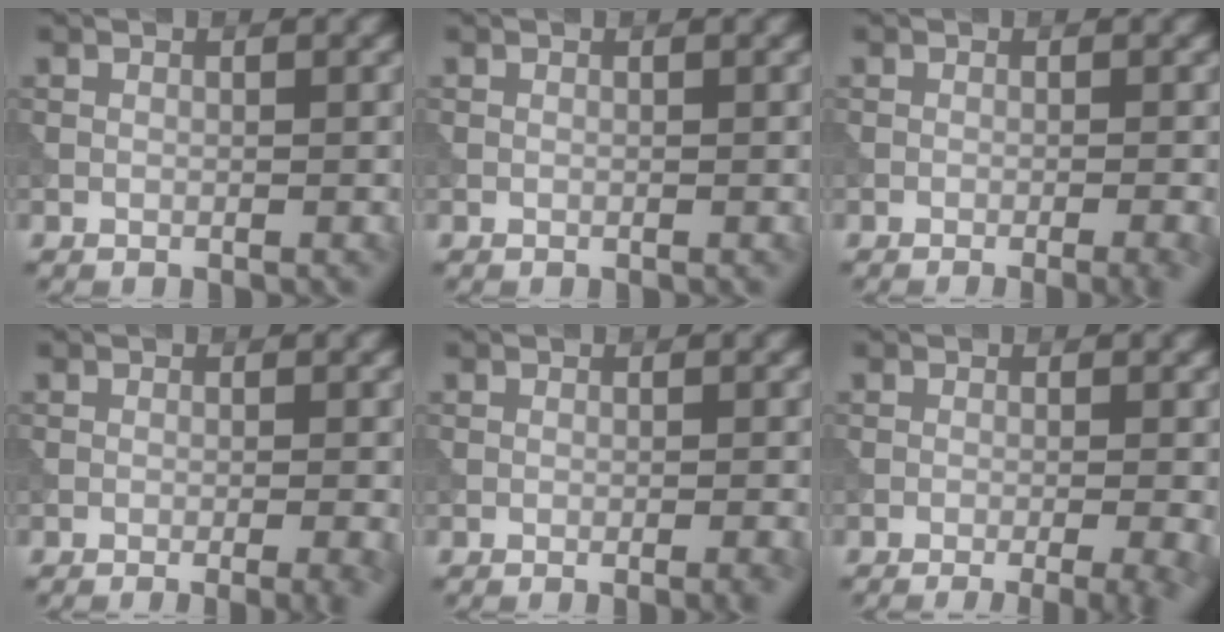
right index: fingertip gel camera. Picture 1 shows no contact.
{"total": 0.0}
{"total": 3.7, "force": [-1.9, 1.3, 2.9], "torque": [-0.018, 0.011, -0.020]}
{"total": 4.2, "force": [-2.0, 1.5, 3.3], "torque": [-0.021, 0.010, -0.020]}
{"total": 2.3, "force": [-1.0, 0.7, 1.9], "torque": [-0.015, 0.006, -0.012]}
{"total": 7.2, "force": [-3.5, 3.0, 5.6], "torque": [-0.035, -0.001, -0.032]}